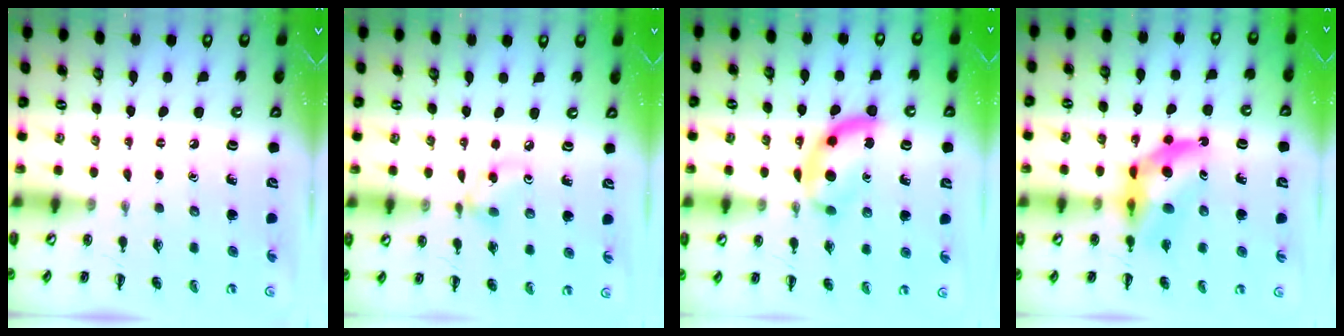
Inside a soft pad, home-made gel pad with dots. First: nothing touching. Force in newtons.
{"total": 4.6, "press": 4.5, "slide": 0.5}
{"total": 9.5, "press": 9.5, "slide": 0.7}
{"total": 10.2, "press": 9.7, "slide": 3.1}